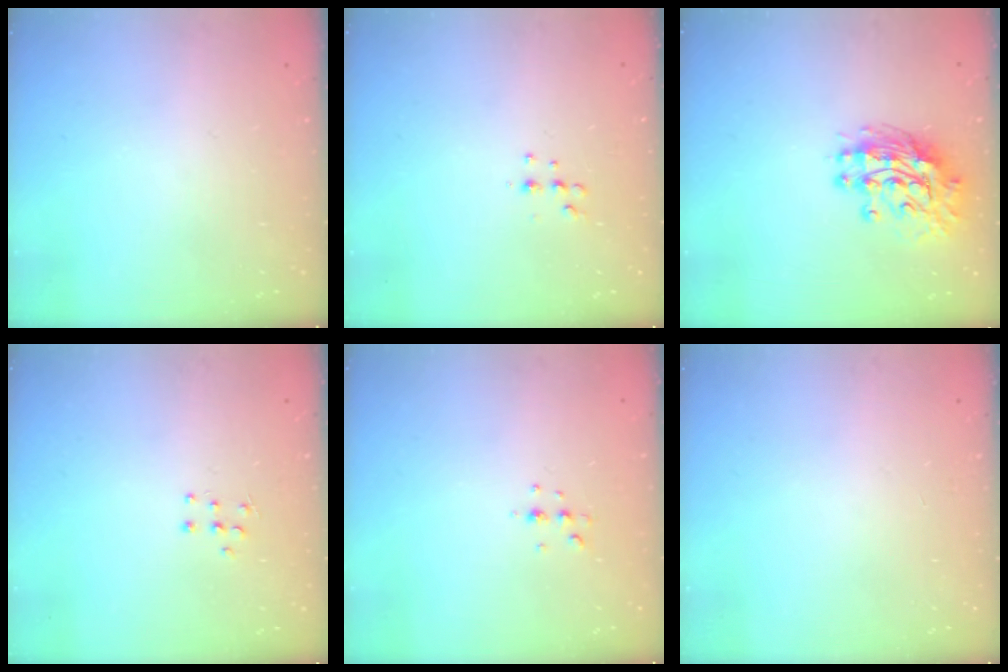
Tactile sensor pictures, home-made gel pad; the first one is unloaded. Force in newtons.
{"total": 4.9, "press": 4.8, "slide": 1.1}
{"total": 12.5, "press": 12.4, "slide": 1.0}
{"total": 5.0, "press": 4.9, "slide": 0.5}
{"total": 3.7, "press": 3.6, "slide": 0.7}
{"total": 0.0}